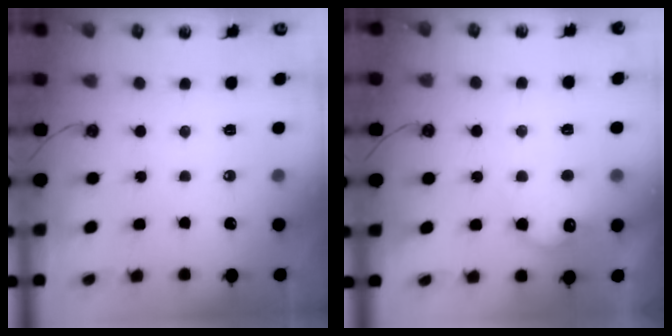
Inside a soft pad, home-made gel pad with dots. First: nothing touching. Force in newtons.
{"total": 11.1, "press": 11.0, "slide": 0.4}